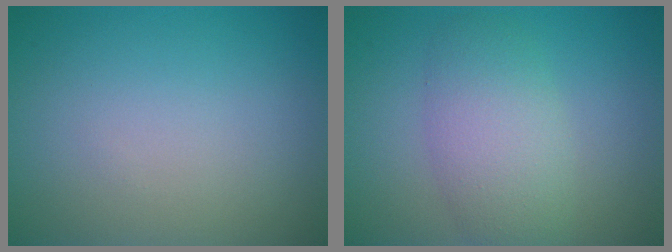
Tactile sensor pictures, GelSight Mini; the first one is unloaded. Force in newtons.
{"total": 4.8, "press": 4.7, "slide": 0.2}